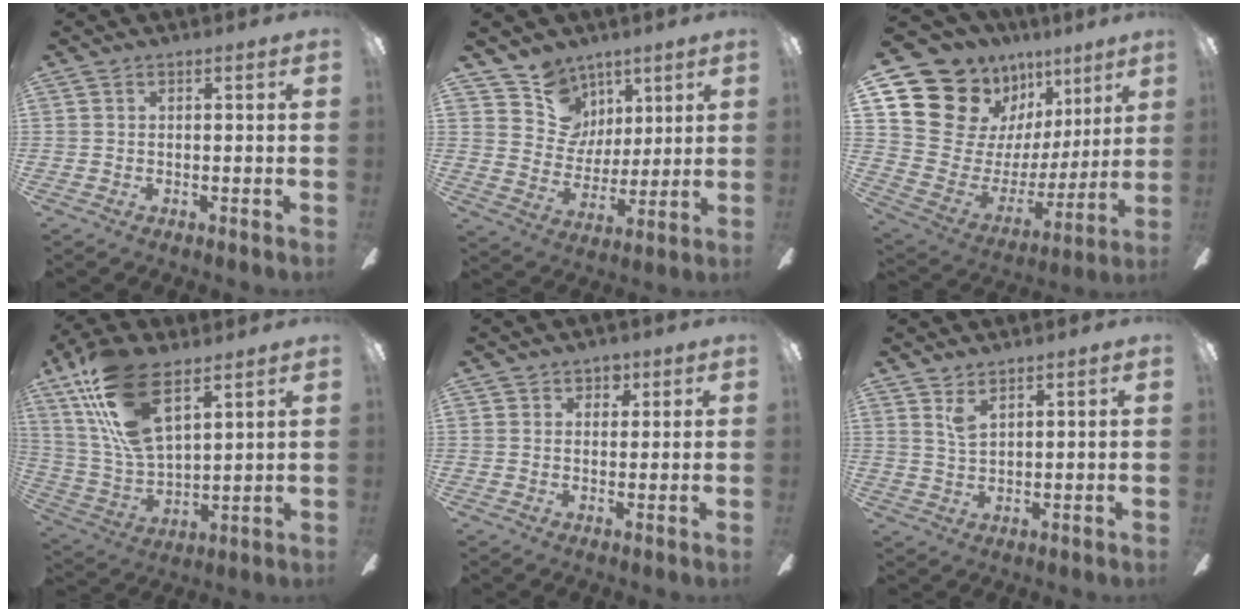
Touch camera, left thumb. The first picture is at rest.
{"total": 11.9, "force": [7.2, 9.3, 1.7], "torque": [-0.037, -0.057, 0.143]}
{"total": 16.5, "force": [11.3, 10.9, 4.9], "torque": [-0.111, -0.083, 0.230]}
{"total": 19.6, "force": [11.3, 8.8, 13.4], "torque": [-0.295, -0.045, 0.200]}
{"total": 3.3, "force": [2.0, 2.5, 0.5], "torque": [0.005, -0.005, 0.032]}
{"total": 3.6, "force": [2.6, 1.3, 2.1], "torque": [-0.050, 0.000, 0.047]}